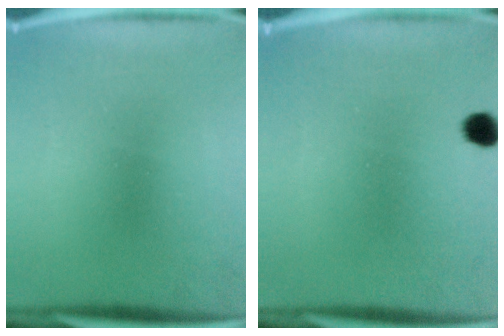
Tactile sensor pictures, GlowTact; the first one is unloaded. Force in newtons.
{"total": 3.1}